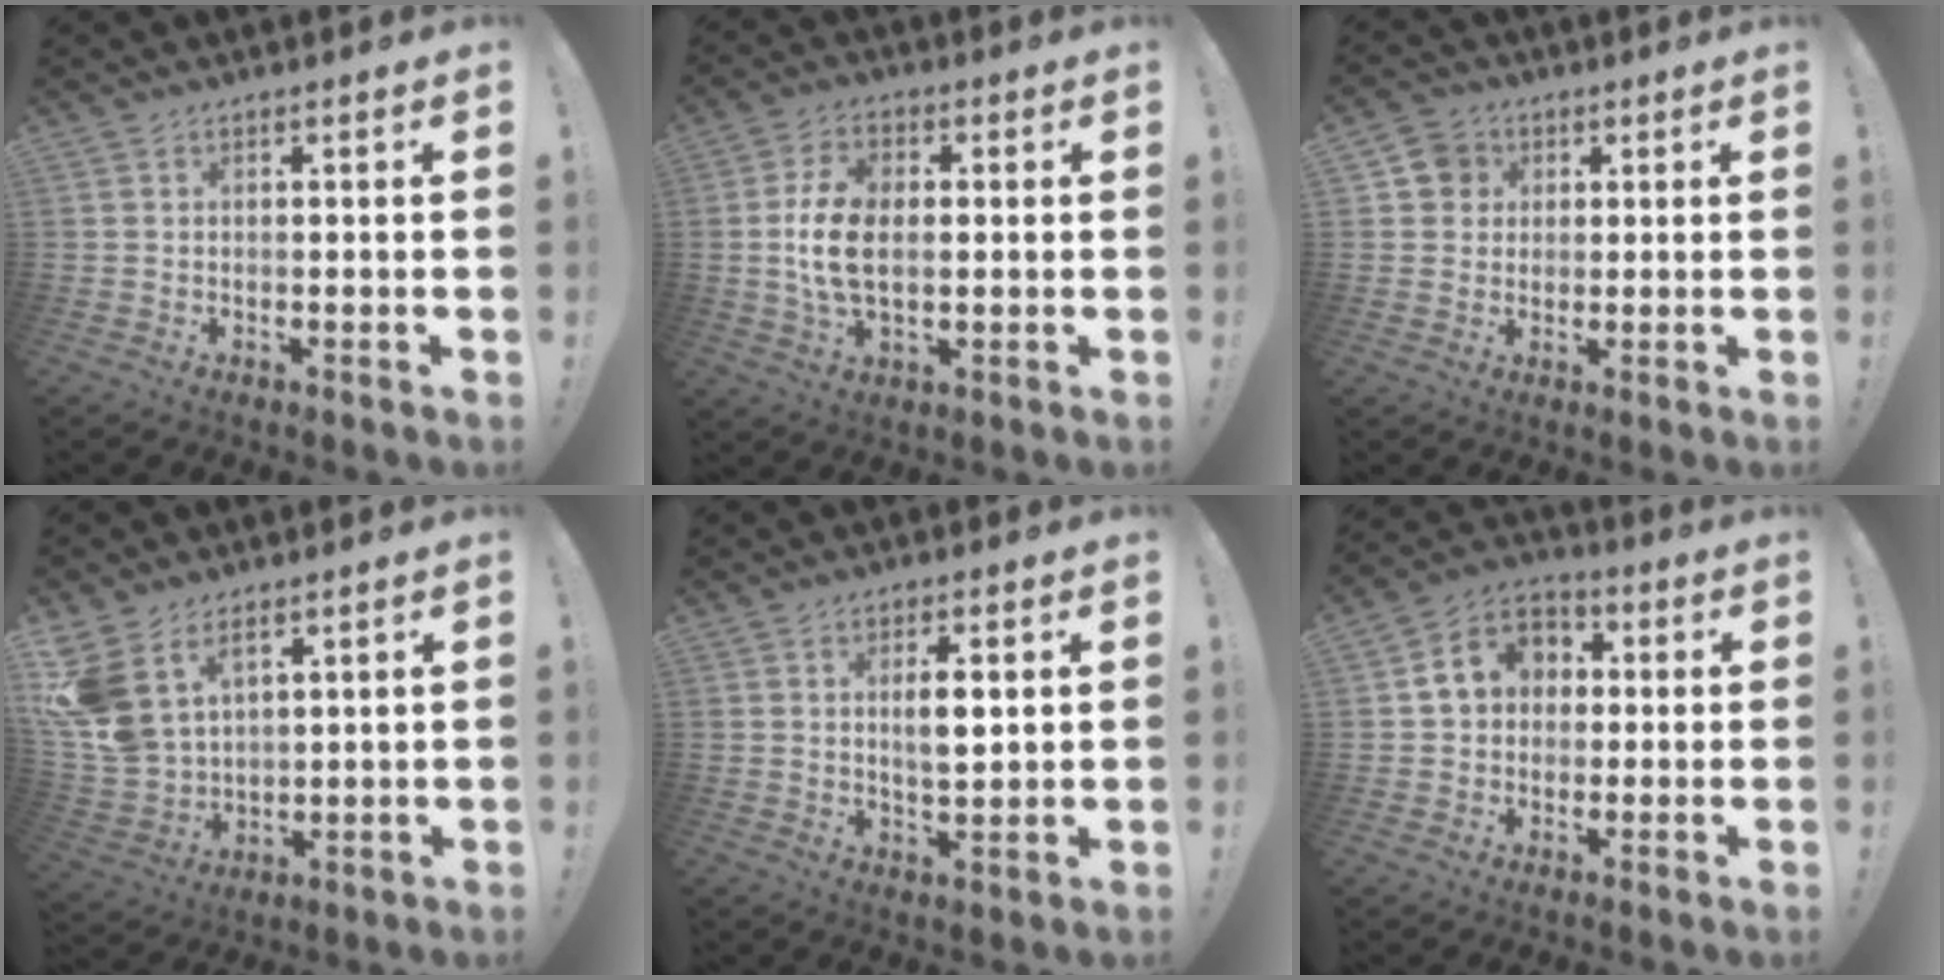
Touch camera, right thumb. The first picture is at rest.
{"total": 11.4, "force": [-0.1, 7.1, 8.9], "torque": [-0.171, 0.001, 0.000]}
{"total": 6.5, "force": [2.0, 6.0, 1.4], "torque": [-0.016, -0.005, 0.040]}
{"total": 12.1, "force": [6.1, 8.1, 6.6], "torque": [-0.147, -0.040, 0.120]}
{"total": 5.6, "force": [1.5, 1.8, 5.1], "torque": [-0.080, -0.008, 0.020]}
{"total": 9.6, "force": [1.5, 8.4, 4.3], "torque": [-0.061, 0.010, 0.036]}